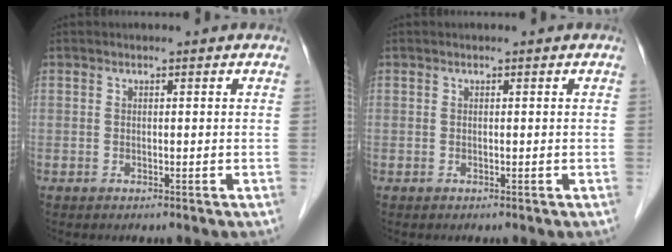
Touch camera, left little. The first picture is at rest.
{"total": 0.0}